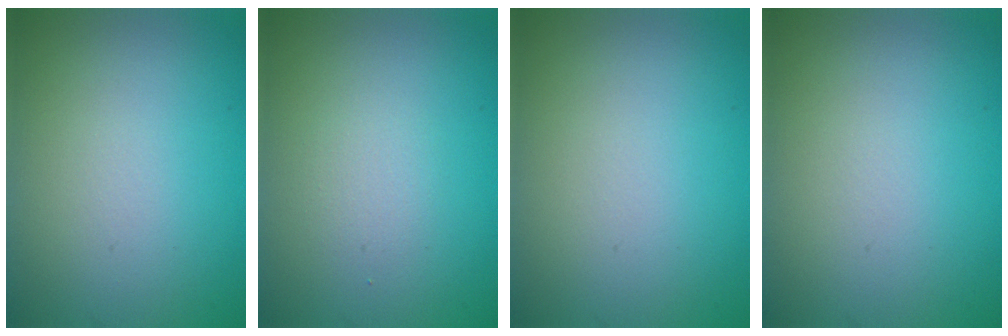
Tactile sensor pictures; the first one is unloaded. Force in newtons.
{"total": 1.1, "press": 1.1, "slide": 0.2}
{"total": 0.0}
{"total": 0.0}